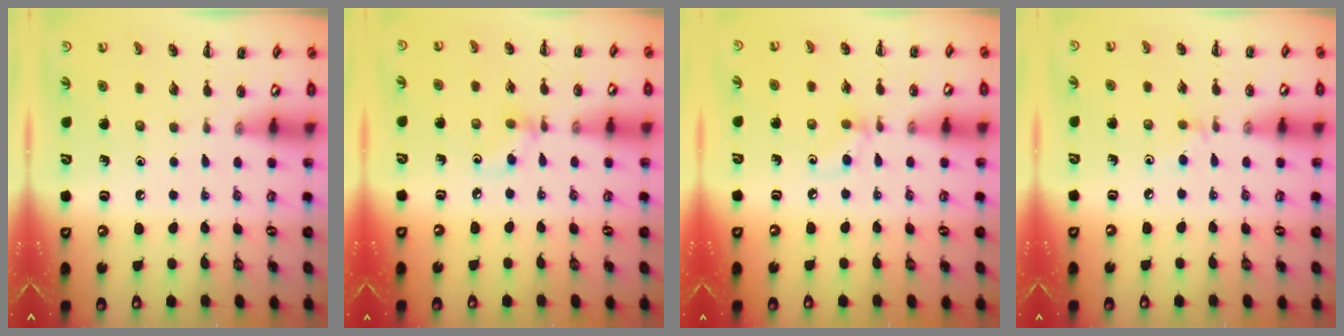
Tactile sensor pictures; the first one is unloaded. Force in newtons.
{"total": 3.4, "press": 3.3, "slide": 0.8}
{"total": 5.1, "press": 4.6, "slide": 2.0}
{"total": 3.1, "press": 2.9, "slide": 1.1}